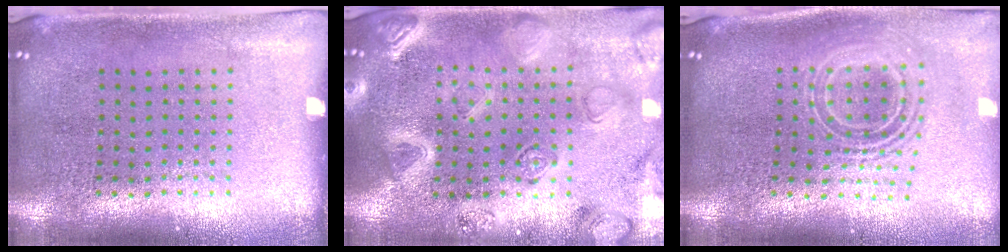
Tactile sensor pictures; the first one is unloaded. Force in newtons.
{"total": 3.0, "press": 2.9, "slide": 0.8}
{"total": 2.1, "press": 1.5, "slide": 1.4}